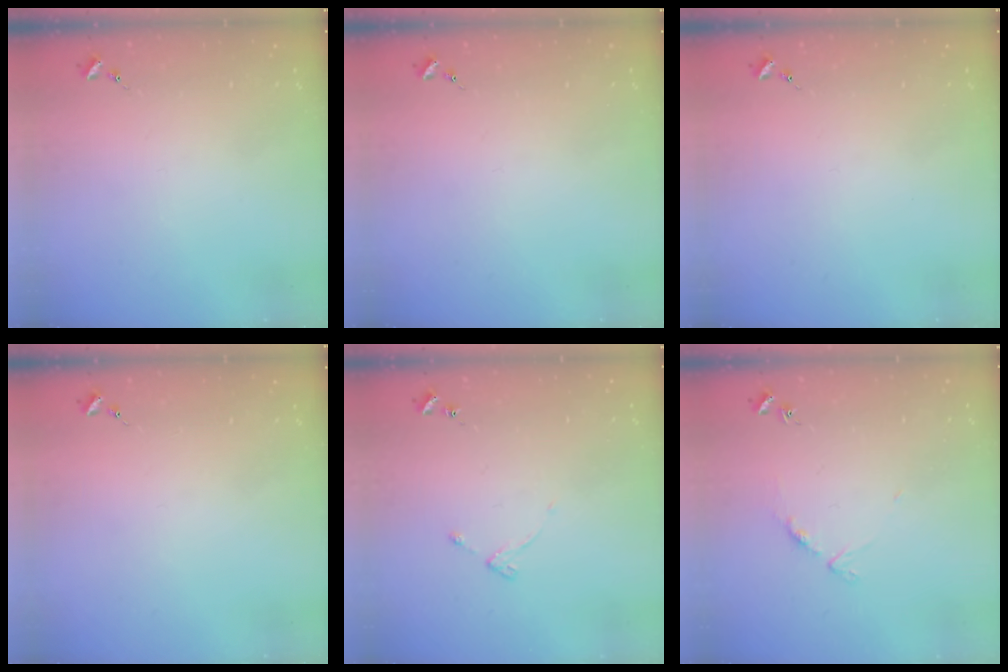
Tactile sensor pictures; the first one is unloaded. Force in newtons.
{"total": 0.0}
{"total": 0.0}
{"total": 0.0}
{"total": 4.3, "press": 4.2, "slide": 0.6}
{"total": 5.5, "press": 5.5, "slide": 0.4}